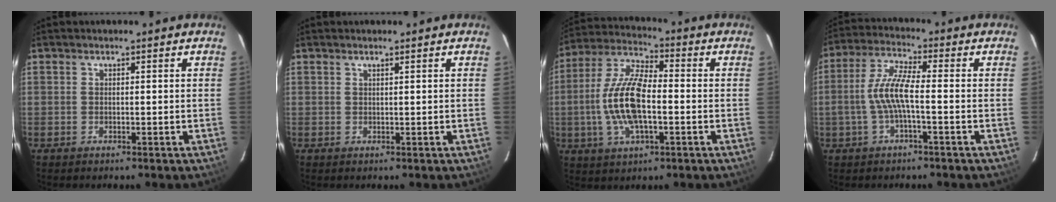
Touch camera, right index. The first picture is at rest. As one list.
[{"total": 0.5, "force": [0.4, -0.1, 0.2], "torque": [-0.008, -0.002, 0.007]}, {"total": 14.0, "force": [-2.1, 5.5, 12.8], "torque": [-0.267, 0.005, -0.043]}, {"total": 7.6, "force": [-1.5, 1.3, 7.4], "torque": [-0.161, 0.008, -0.029]}]